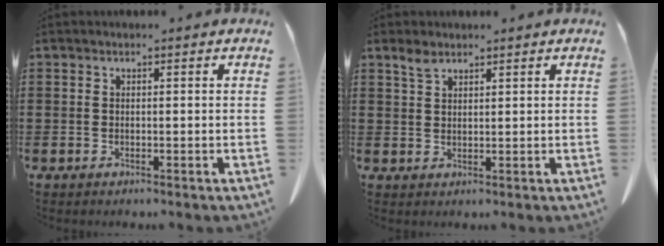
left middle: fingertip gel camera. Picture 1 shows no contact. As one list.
[{"total": 2.4, "force": [1.8, 0.9, 1.3], "torque": [-0.031, 0.003, 0.034]}]